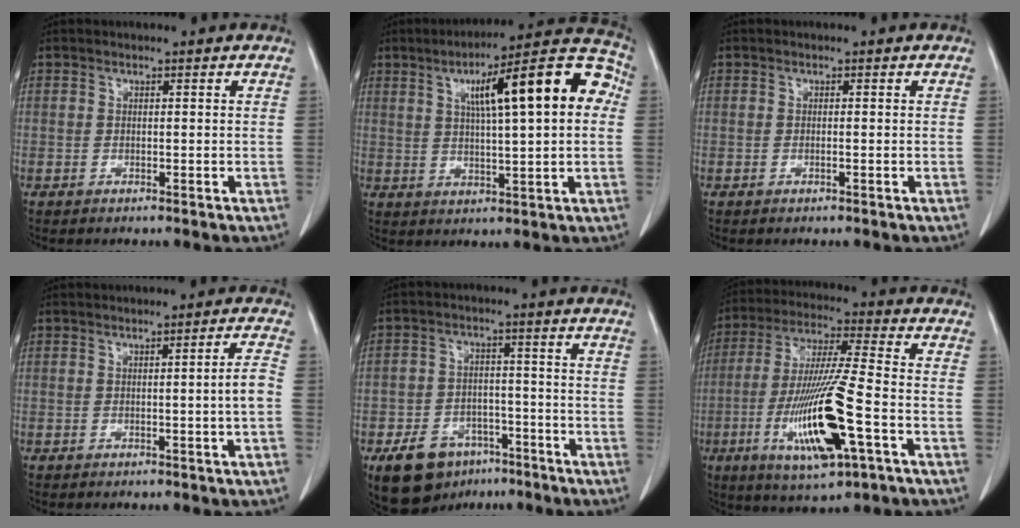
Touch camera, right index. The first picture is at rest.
{"total": 16.8, "force": [4.1, 2.5, 16.1], "torque": [-0.222, 0.039, 0.053]}
{"total": 0.0}
{"total": 2.9, "force": [-0.6, -0.6, 2.7], "torque": [-0.038, -0.001, -0.007]}
{"total": 9.7, "force": [-6.2, 6.3, 4.2], "torque": [-0.072, 0.010, -0.093]}
{"total": 16.6, "force": [-5.4, 1.4, 15.7], "torque": [-0.313, -0.021, -0.090]}